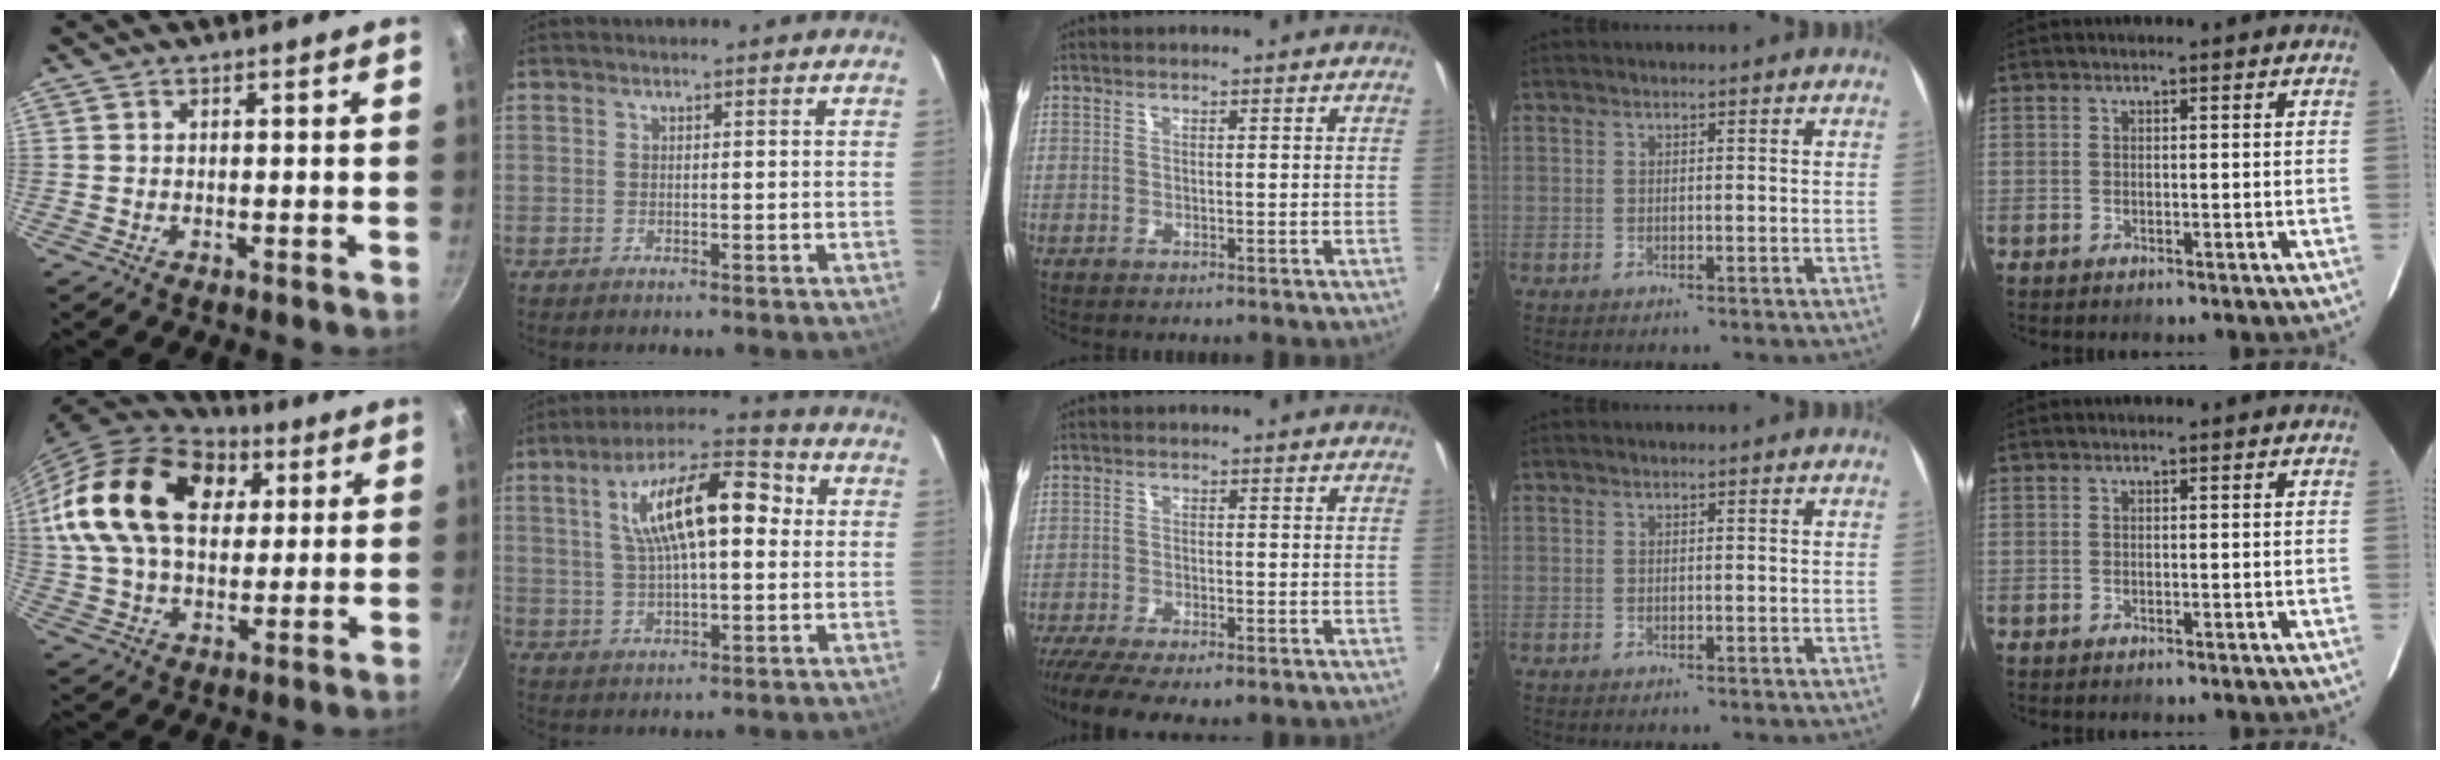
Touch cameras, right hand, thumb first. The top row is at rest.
{"thumb": {"total": 25.3, "force": [7.3, 16.7, 17.5], "torque": [-0.302, 0.007, 0.122]}, "index": {"total": 15.6, "force": [3.5, 5.8, 14.1], "torque": [-0.245, 0.031, 0.055]}, "middle": {"total": 9.6, "force": [-7.1, 2.7, 5.9], "torque": [-0.137, -0.045, -0.120]}}